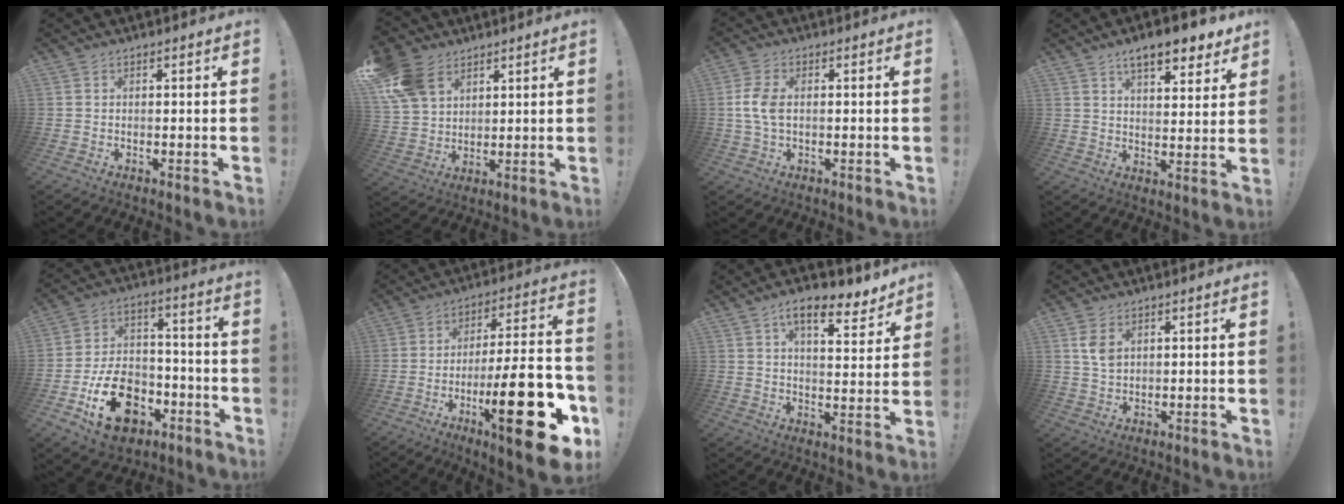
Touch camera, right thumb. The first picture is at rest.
{"total": 12.7, "force": [7.0, 9.0, 5.7], "torque": [-0.112, -0.028, 0.142]}
{"total": 6.5, "force": [0.2, 3.9, 5.2], "torque": [-0.114, 0.002, -0.001]}
{"total": 9.9, "force": [7.1, 3.3, 6.1], "torque": [-0.084, -0.043, 0.121]}
{"total": 18.6, "force": [-8.7, 12.4, 10.7], "torque": [-0.157, 0.065, -0.136]}
{"total": 24.6, "force": [-9.4, 6.1, 21.9], "torque": [-0.338, 0.046, -0.143]}
{"total": 11.4, "force": [7.6, 3.7, 7.6], "torque": [-0.114, -0.047, 0.129]}
{"total": 5.0, "force": [2.0, 3.0, 3.5], "torque": [-0.050, -0.006, 0.035]}